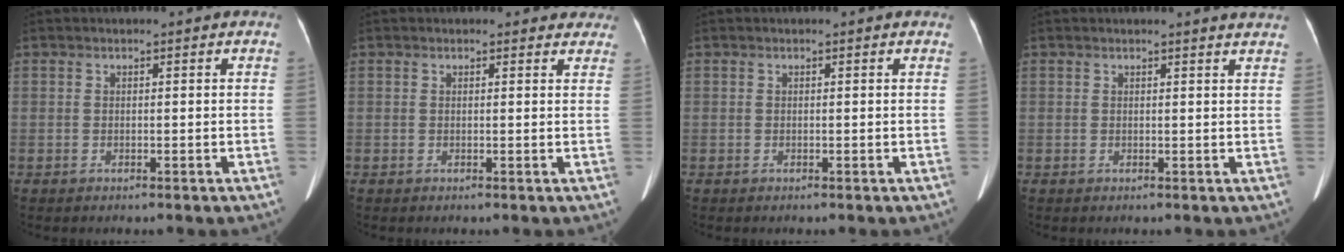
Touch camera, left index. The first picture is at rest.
{"total": 4.0, "force": [3.6, 1.7, 0.4], "torque": [0.014, -0.004, 0.021]}
{"total": 0.0}
{"total": 3.6, "force": [3.5, -0.3, 1.0], "torque": [-0.014, -0.009, 0.020]}